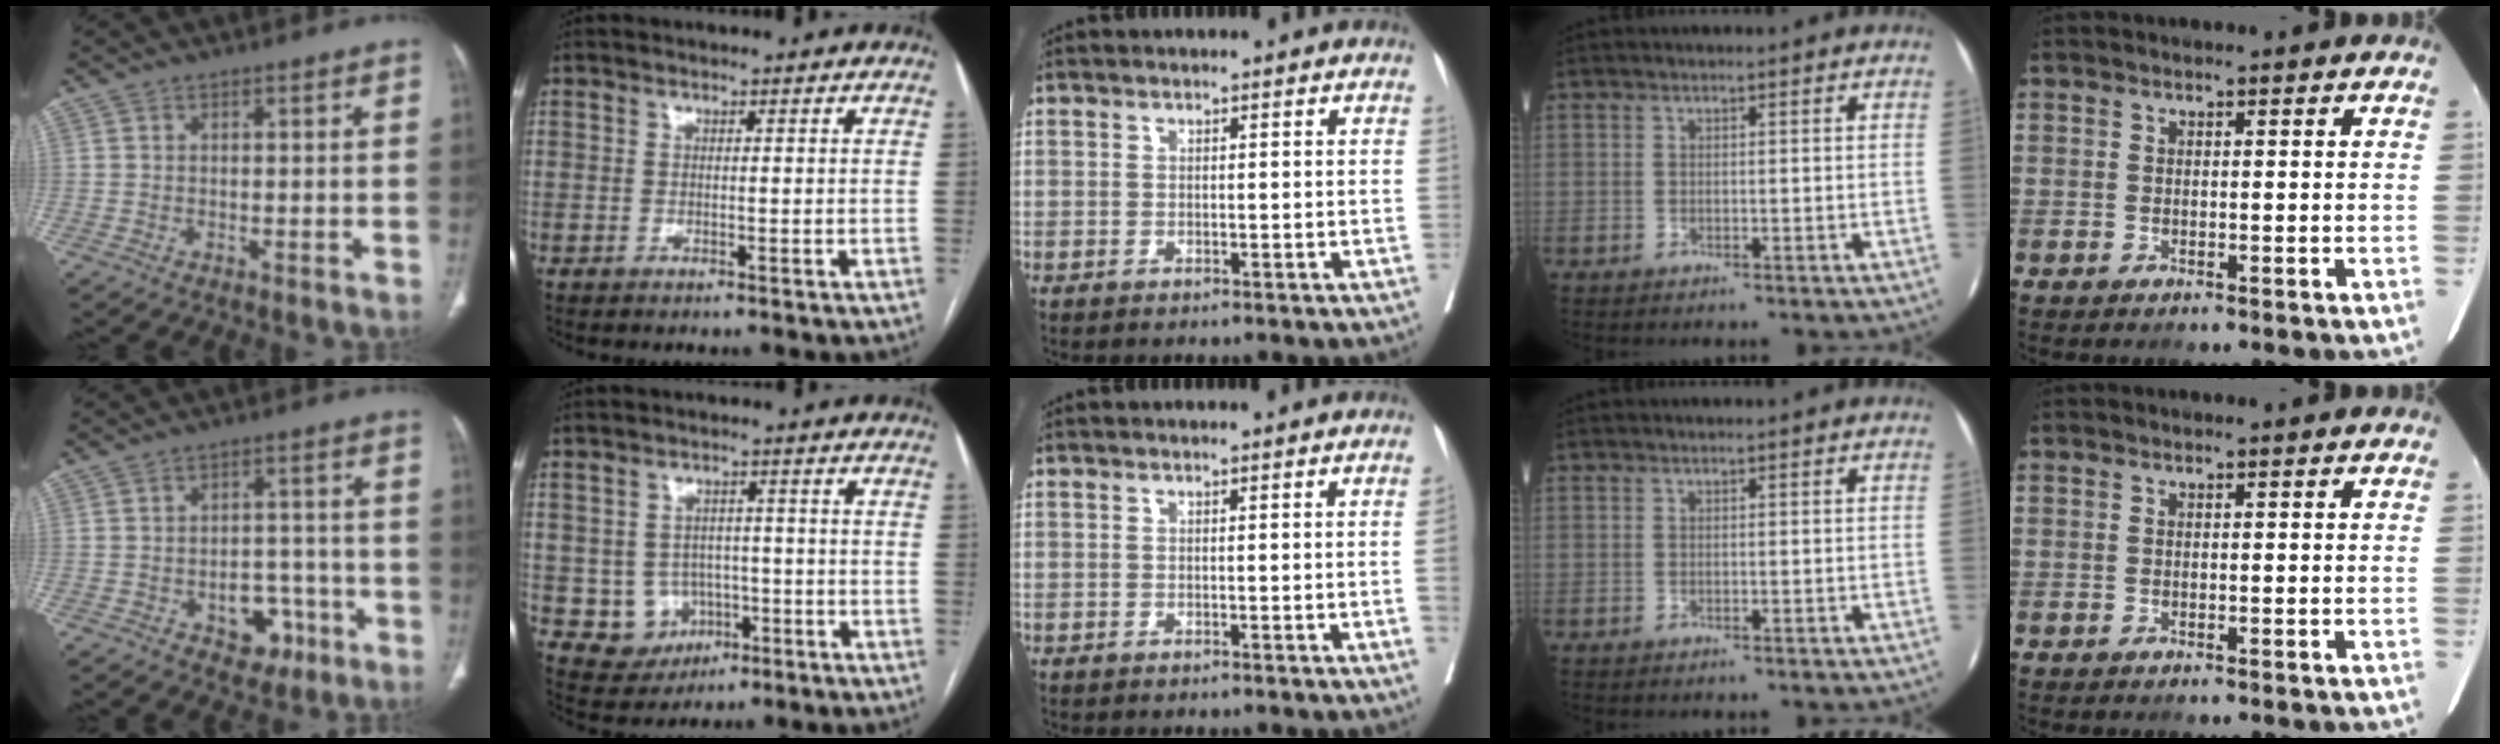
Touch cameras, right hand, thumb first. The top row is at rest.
{"thumb": {"total": 7.8, "force": [-3.5, 5.5, 4.2], "torque": [-0.022, 0.035, -0.042]}, "index": {"total": 6.3, "force": [-1.4, 6.0, 1.5], "torque": [-0.020, 0.015, -0.008]}, "middle": {"total": 0.8, "force": [-0.2, -0.2, 0.8], "torque": [-0.012, 0.000, -0.002]}}